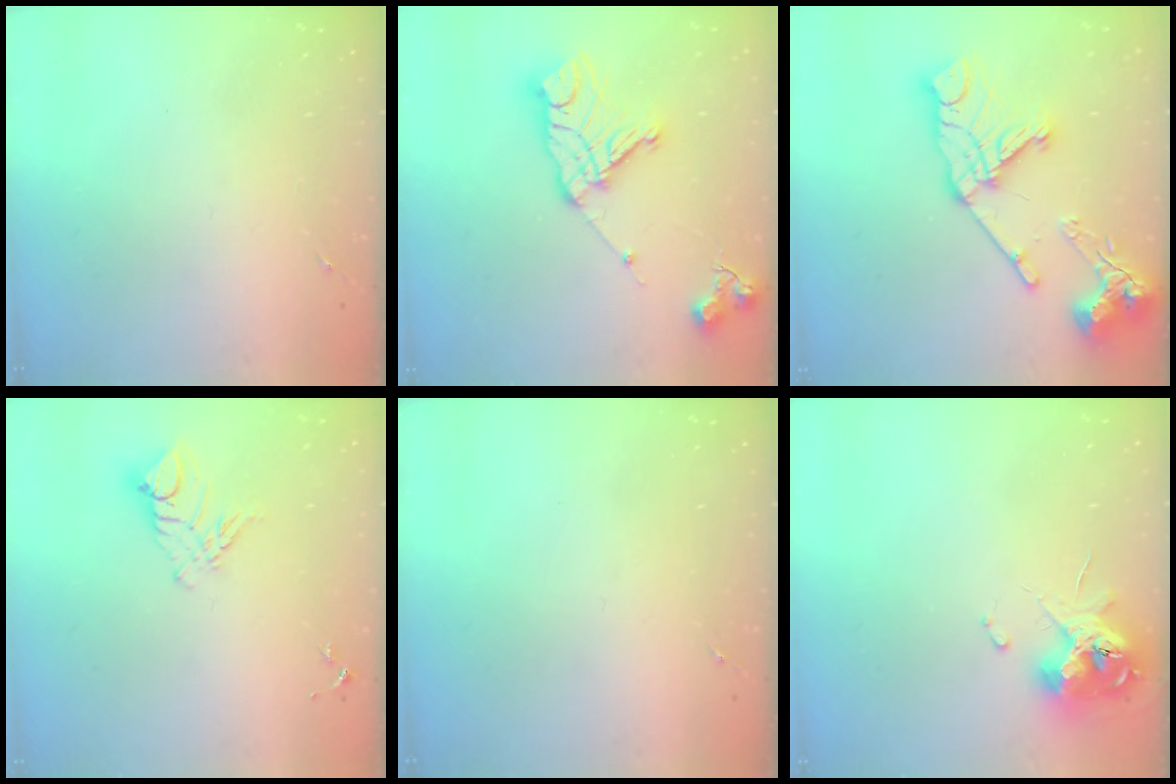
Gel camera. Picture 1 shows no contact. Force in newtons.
{"total": 15.6, "press": 15.6, "slide": 1.2}
{"total": 20.1, "press": 20.0, "slide": 2.3}
{"total": 9.4, "press": 9.4, "slide": 0.9}
{"total": 0.0}
{"total": 11.8, "press": 11.7, "slide": 1.4}